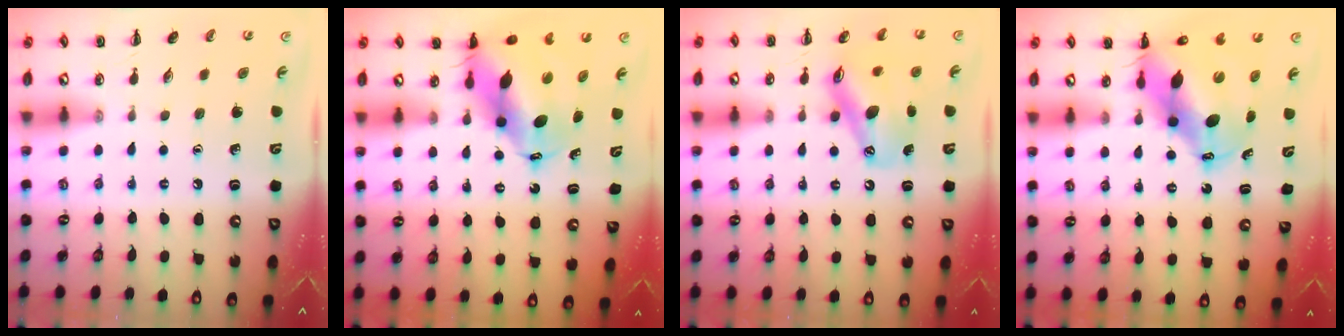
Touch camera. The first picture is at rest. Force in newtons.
{"total": 11.9, "press": 11.5, "slide": 3.2}
{"total": 12.1, "press": 11.7, "slide": 3.3}
{"total": 12.4, "press": 12.0, "slide": 3.4}